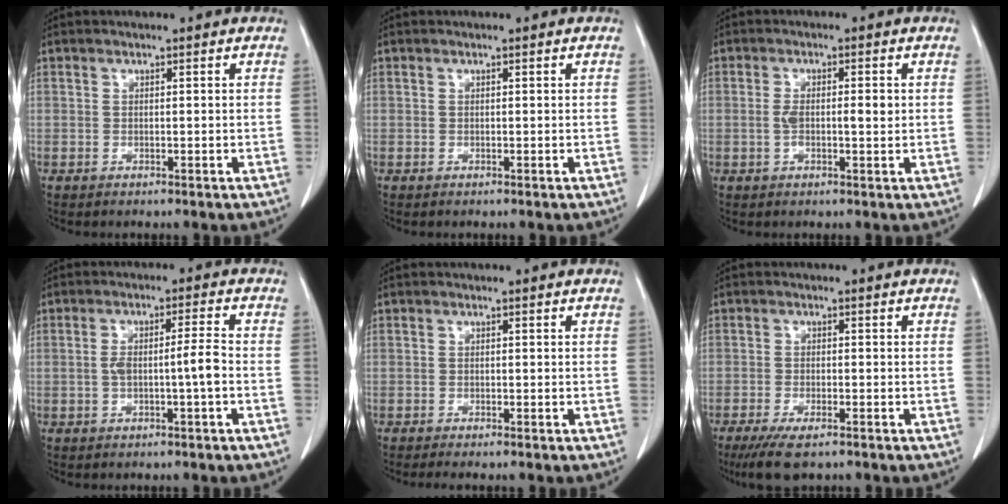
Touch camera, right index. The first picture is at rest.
{"total": 0.0}
{"total": 4.1, "force": [0.0, 1.2, 3.9], "torque": [-0.077, 0.008, 0.002]}
{"total": 4.8, "force": [-1.0, 0.0, 4.7], "torque": [-0.089, 0.013, -0.012]}
{"total": 2.2, "force": [-2.0, 0.0, 1.1], "torque": [-0.014, -0.004, -0.027]}
{"total": 5.3, "force": [-3.8, 1.3, 3.5], "torque": [-0.057, -0.012, -0.059]}